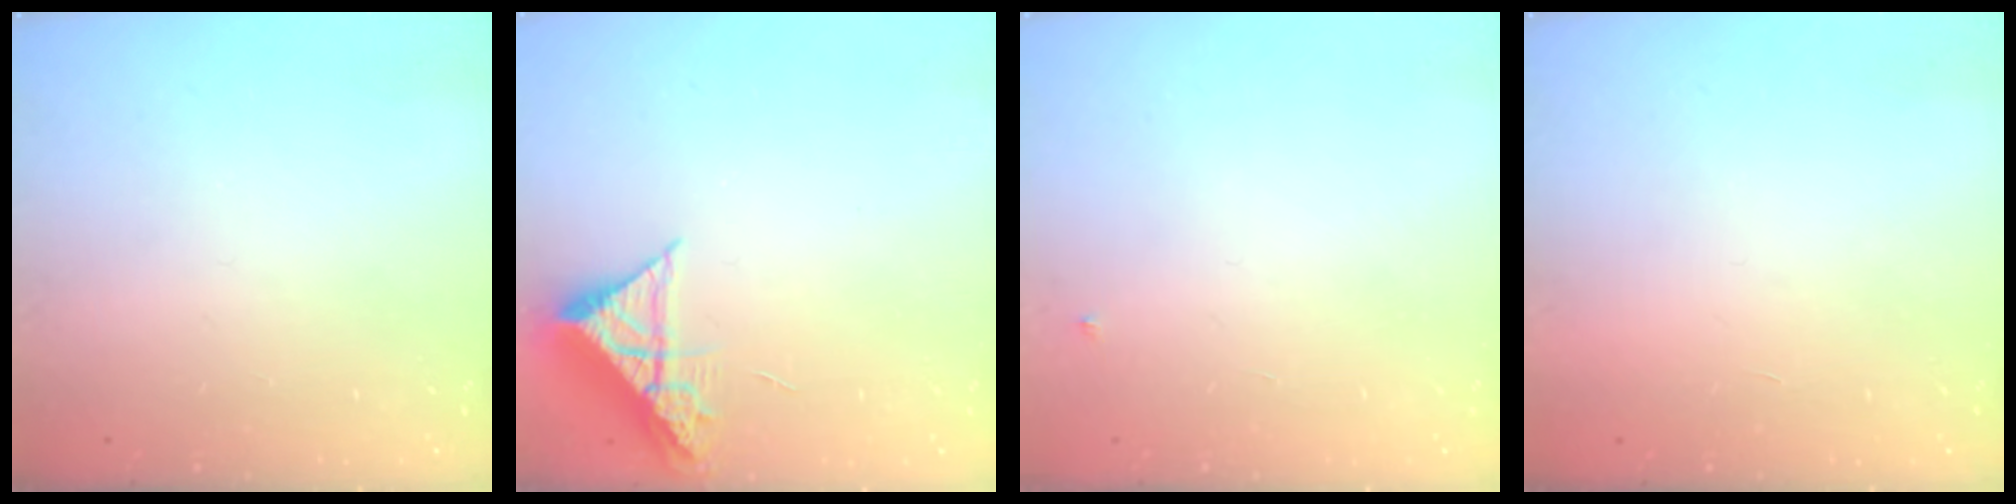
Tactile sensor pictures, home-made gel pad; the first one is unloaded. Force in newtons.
{"total": 8.4, "press": 8.4, "slide": 0.8}
{"total": 2.7, "press": 2.7, "slide": 0.4}
{"total": 1.7, "press": 1.7, "slide": 0.1}